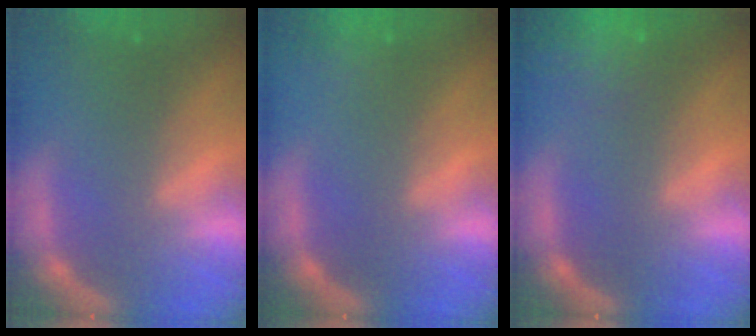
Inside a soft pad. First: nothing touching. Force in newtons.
{"total": 1.4}
{"total": 8.0}